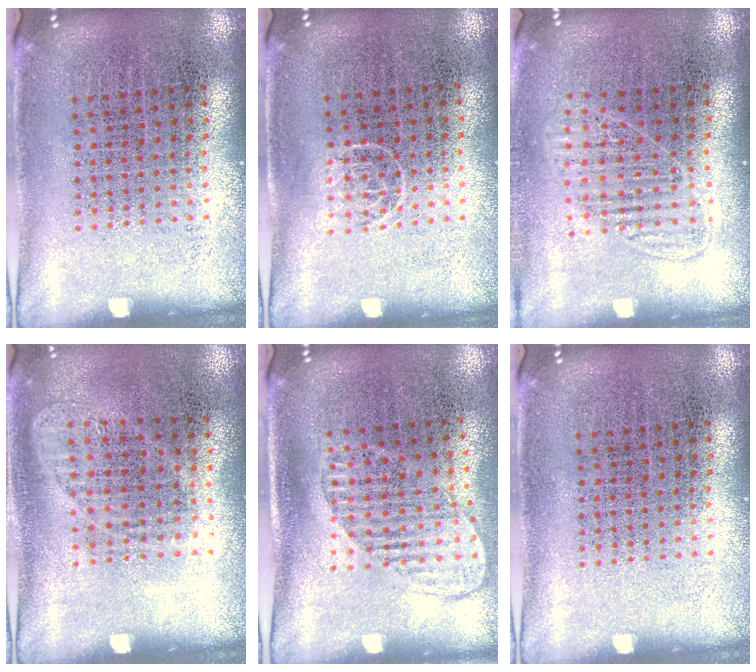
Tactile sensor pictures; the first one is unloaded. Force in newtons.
{"total": 0.6, "press": 0.4, "slide": 0.4}
{"total": 1.2, "press": 1.1, "slide": 0.5}
{"total": 1.0, "press": 0.9, "slide": 0.3}
{"total": 1.4, "press": 1.2, "slide": 0.8}
{"total": 0.0}